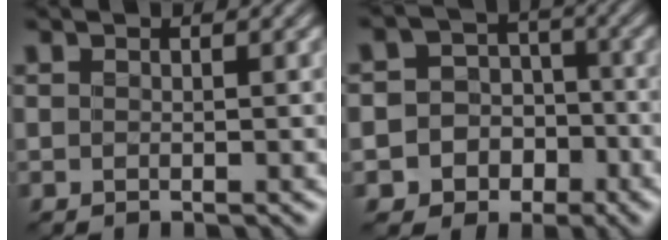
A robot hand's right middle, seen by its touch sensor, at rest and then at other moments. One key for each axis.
{"total": 7.0, "fx": -3.3, "fy": 6.1, "fz": 1.2, "tx": -0.012, "ty": 0.003, "tz": -0.069}